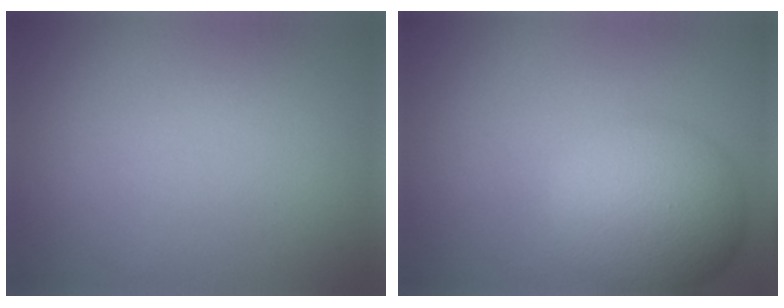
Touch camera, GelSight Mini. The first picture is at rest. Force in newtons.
{"total": 8.1, "press": 8.1, "slide": 0.2}